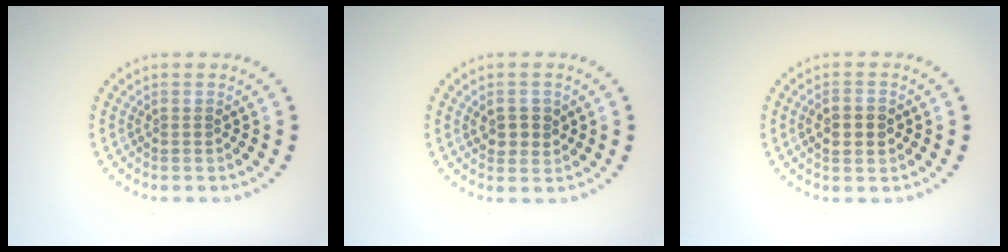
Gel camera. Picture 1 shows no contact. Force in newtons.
{"total": 2.3, "press": 2.2, "slide": 0.5}
{"total": 2.5, "press": 2.4, "slide": 0.2}